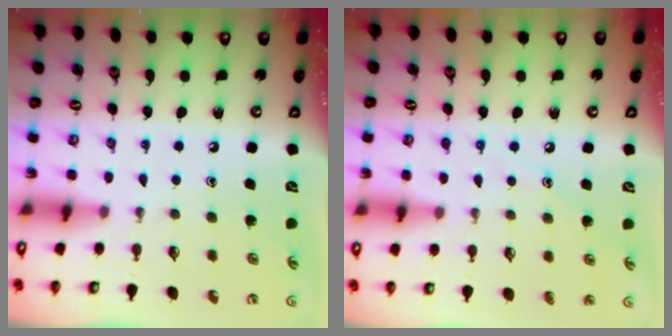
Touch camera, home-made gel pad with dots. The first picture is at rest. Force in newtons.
{"total": 5.8, "press": 5.7, "slide": 0.7}